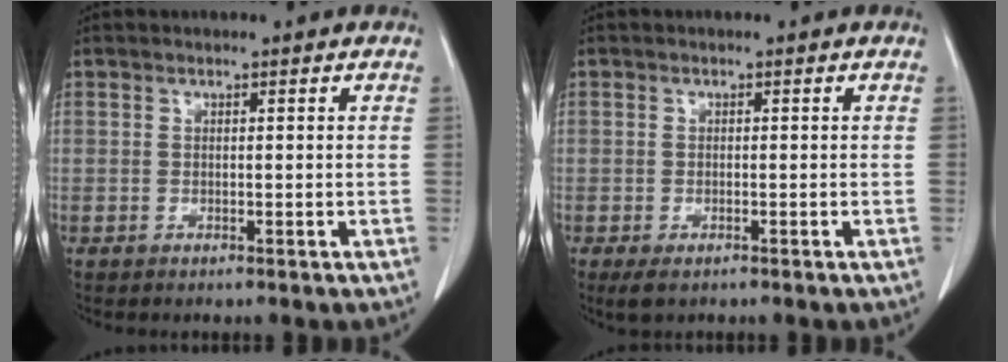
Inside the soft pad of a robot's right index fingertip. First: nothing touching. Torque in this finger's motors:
{"motor_torque": [-0.79, -0.53, -0.55, -0.19]}